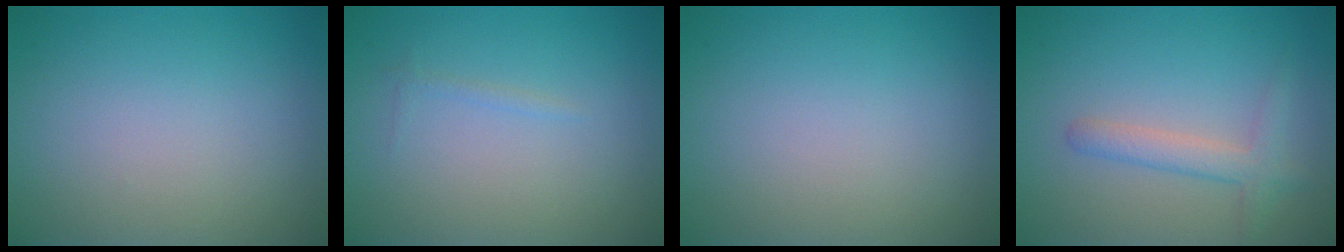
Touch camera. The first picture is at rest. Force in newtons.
{"total": 0.5, "press": 0.5, "slide": 0.1}
{"total": 0.0}
{"total": 1.8, "press": 1.8, "slide": 0.2}